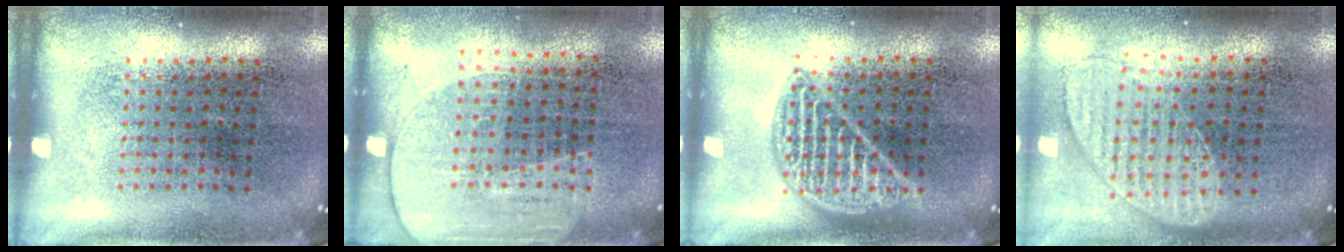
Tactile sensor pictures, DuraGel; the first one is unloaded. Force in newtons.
{"total": 1.6, "press": 1.4, "slide": 0.9}
{"total": 2.3, "press": 2.3, "slide": 0.3}
{"total": 1.1, "press": 1.1, "slide": 0.2}